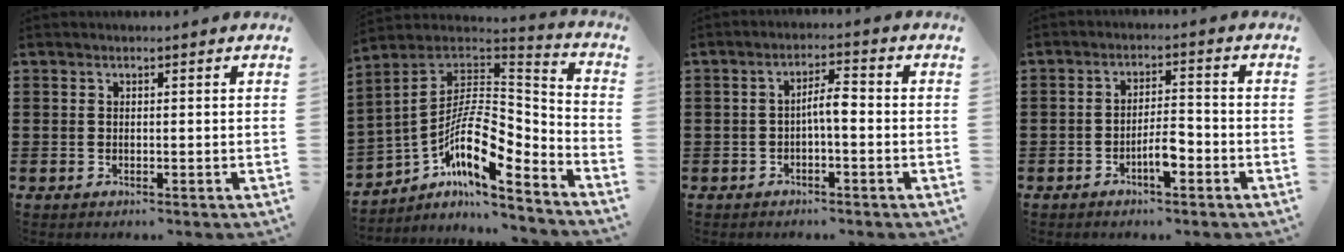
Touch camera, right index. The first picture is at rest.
{"total": 13.1, "force": [-6.0, 5.2, 10.4], "torque": [-0.190, -0.016, -0.125]}
{"total": 3.5, "force": [-0.8, 0.8, 3.3], "torque": [-0.061, 0.009, -0.017]}
{"total": 4.5, "force": [-2.2, 1.4, 3.7], "torque": [-0.069, 0.006, -0.042]}